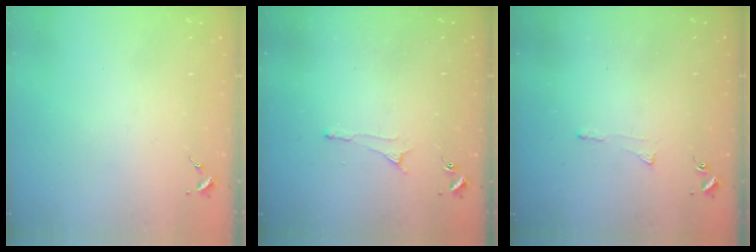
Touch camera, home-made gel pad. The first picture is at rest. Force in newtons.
{"total": 4.1, "press": 4.1, "slide": 0.6}
{"total": 3.0, "press": 2.9, "slide": 0.5}